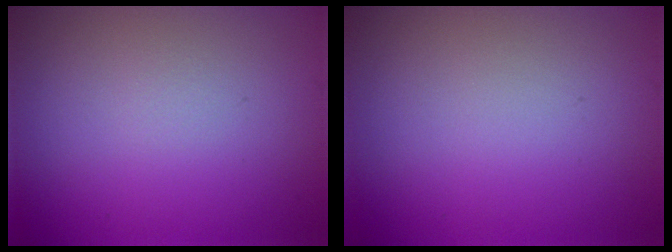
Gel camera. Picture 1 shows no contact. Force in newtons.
{"total": 0.0}